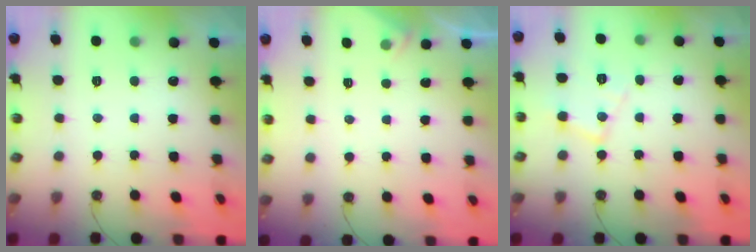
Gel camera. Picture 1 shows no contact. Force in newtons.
{"total": 2.2, "press": 2.1, "slide": 0.4}
{"total": 10.3, "press": 10.3, "slide": 0.2}